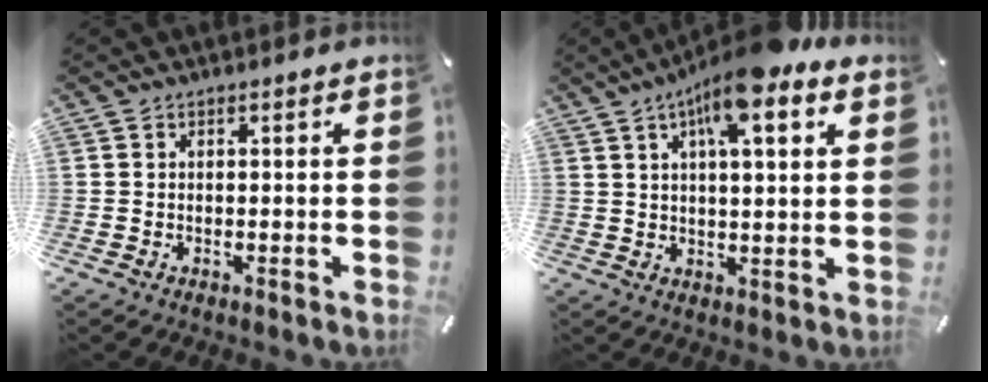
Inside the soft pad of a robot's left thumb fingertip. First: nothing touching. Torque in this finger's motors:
{"motor_torque": [3.21, 1.80, 1.39, -1.38, 0.43]}